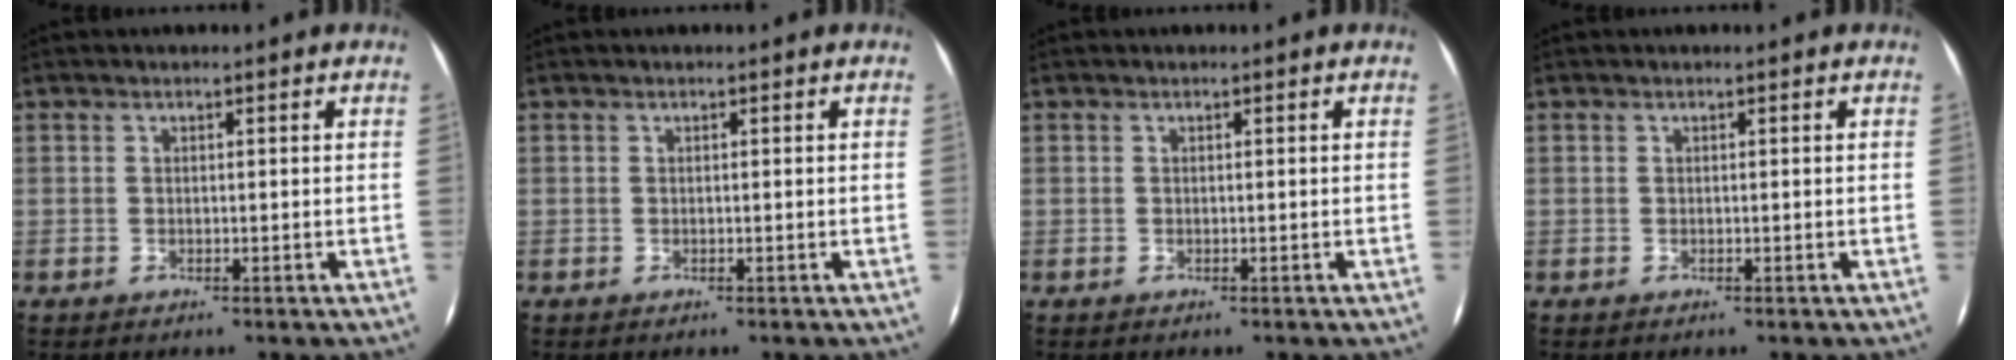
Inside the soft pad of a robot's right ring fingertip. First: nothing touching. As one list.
[{"total": 0.0}, {"total": 0.0}, {"total": 0.0}]